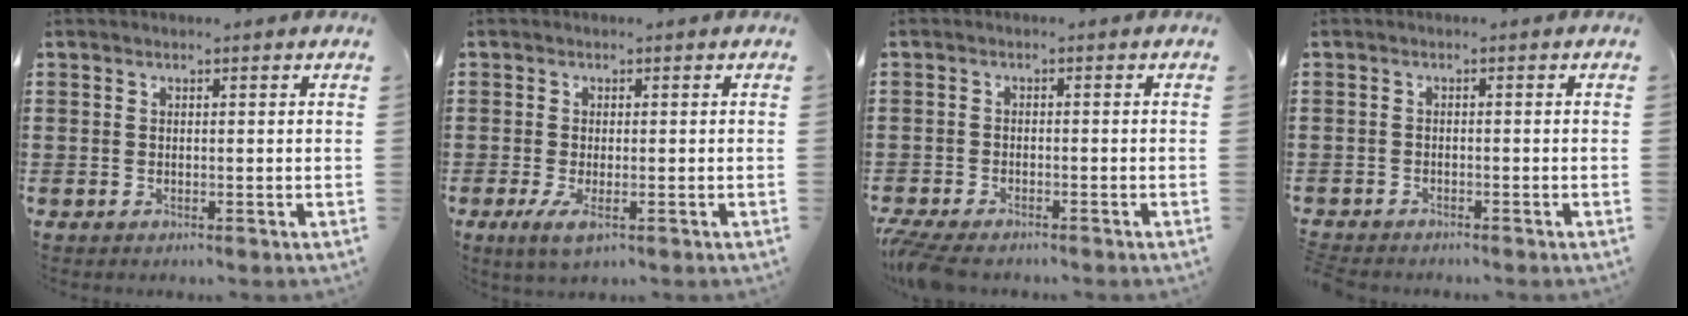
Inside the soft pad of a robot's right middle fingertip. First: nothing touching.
{"total": 2.3, "force": [-0.3, 0.6, 2.1], "torque": [-0.042, -0.008, -0.002]}
{"total": 2.7, "force": [-2.5, 0.5, 1.0], "torque": [-0.040, -0.007, -0.056]}
{"total": 1.1, "force": [-1.1, 0.2, 0.0], "torque": [-0.006, 0.000, -0.023]}